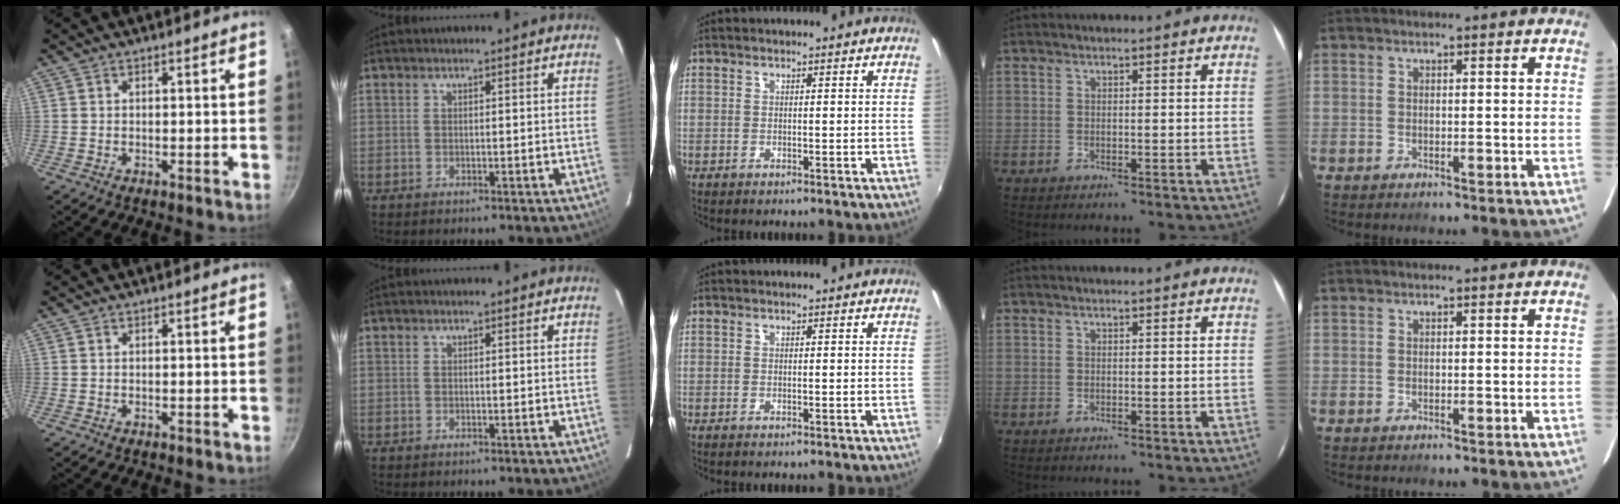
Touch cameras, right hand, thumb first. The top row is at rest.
{}